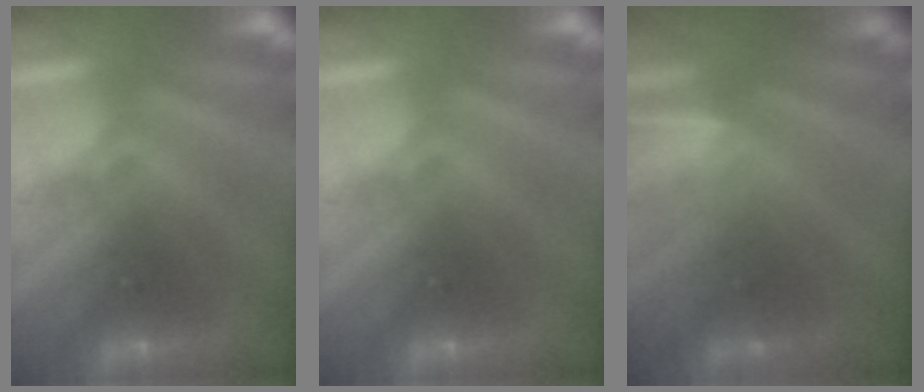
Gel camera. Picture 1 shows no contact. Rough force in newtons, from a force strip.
{"total": 0.0}
{"total": 1.6}